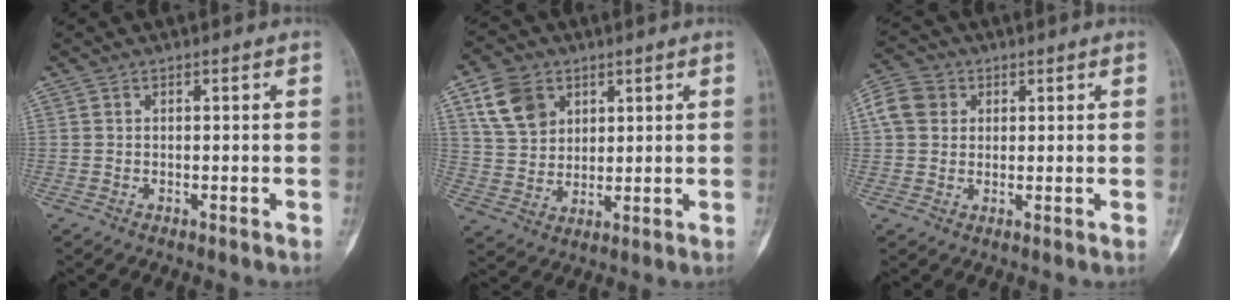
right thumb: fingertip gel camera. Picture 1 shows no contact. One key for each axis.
{"total": 10.1, "fx": 4.6, "fy": 7.6, "fz": 4.8, "tx": -0.070, "ty": -0.011, "tz": 0.094}
{"total": 6.8, "fx": 1.7, "fy": 5.8, "fz": 3.3, "tx": -0.055, "ty": 0.011, "tz": 0.027}